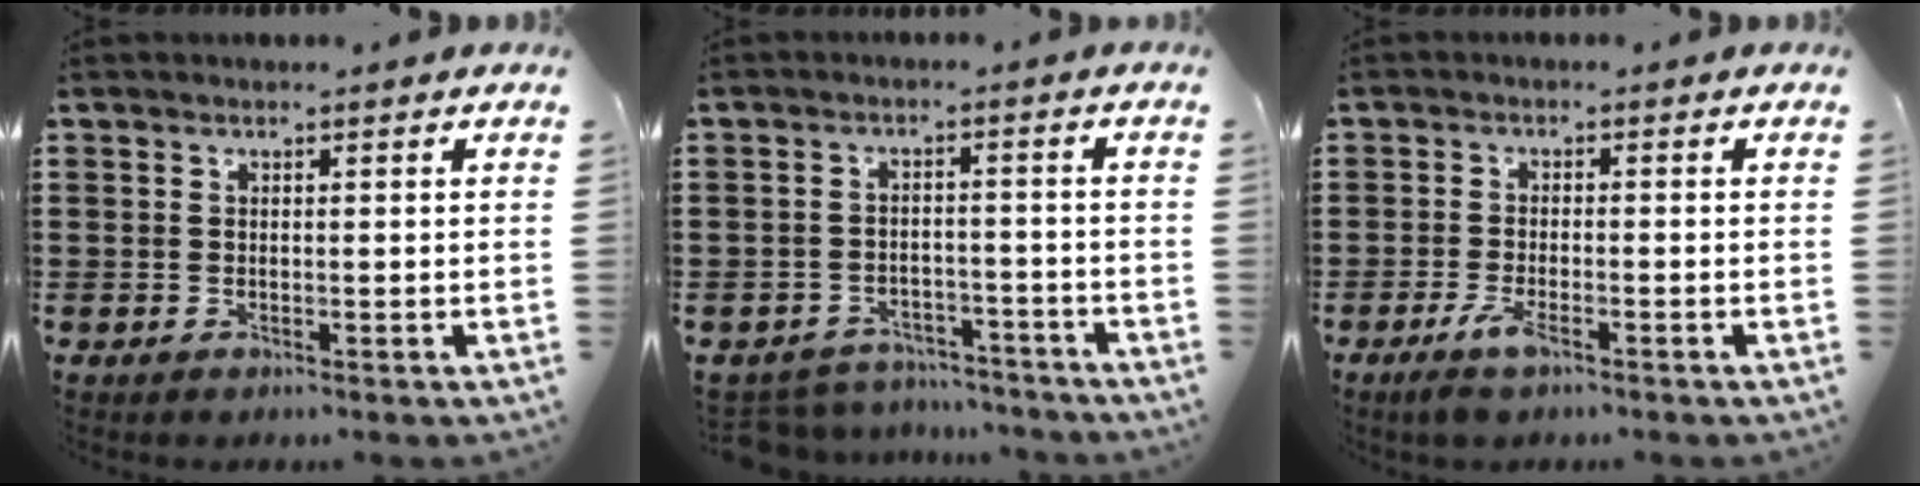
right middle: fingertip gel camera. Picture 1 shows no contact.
{"total": 4.5, "force": [-4.4, 0.8, 0.1], "torque": [-0.012, 0.006, -0.095]}
{"total": 3.7, "force": [-2.1, 0.9, 2.8], "torque": [-0.066, -0.006, -0.043]}